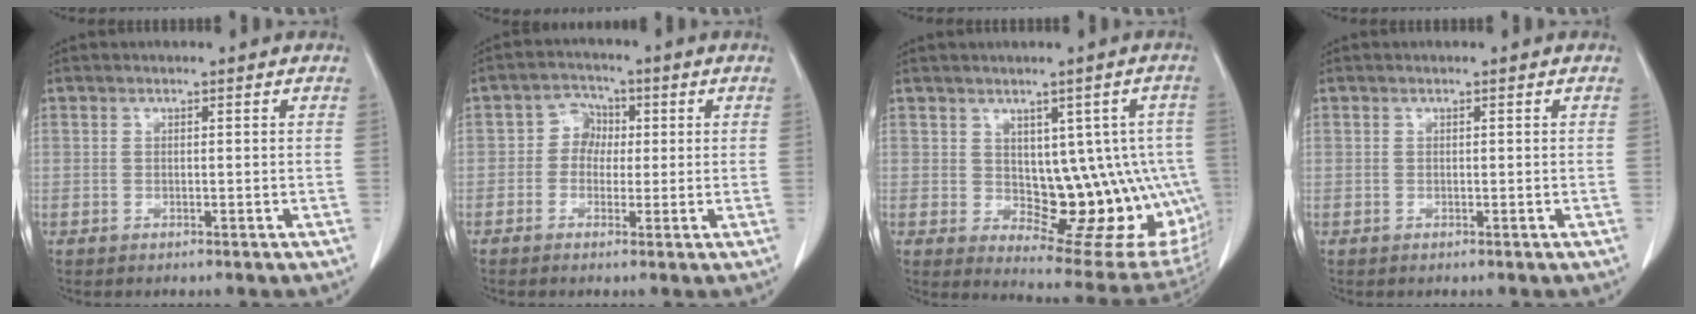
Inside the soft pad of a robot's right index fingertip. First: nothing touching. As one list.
[{"total": 3.9, "force": [0.0, 3.5, 1.8], "torque": [-0.027, 0.016, -0.006]}, {"total": 13.2, "force": [-0.3, 7.0, 11.2], "torque": [-0.111, 0.013, 0.020]}, {"total": 0.0}]